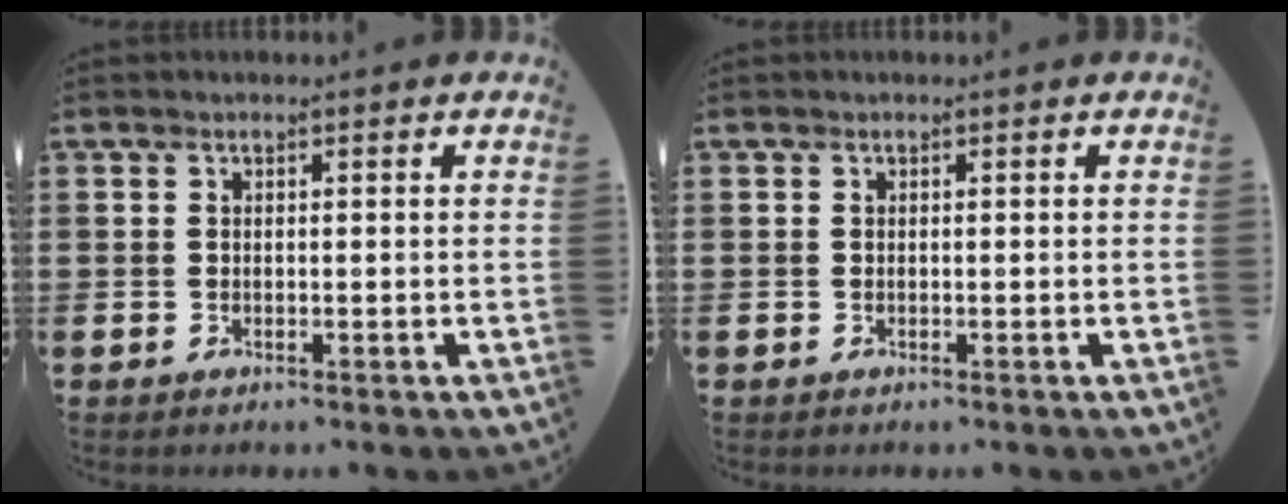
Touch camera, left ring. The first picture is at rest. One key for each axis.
{"total": 0.0}